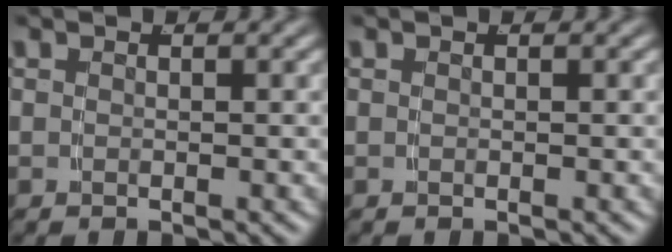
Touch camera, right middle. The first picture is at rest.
{"total": 0.0}